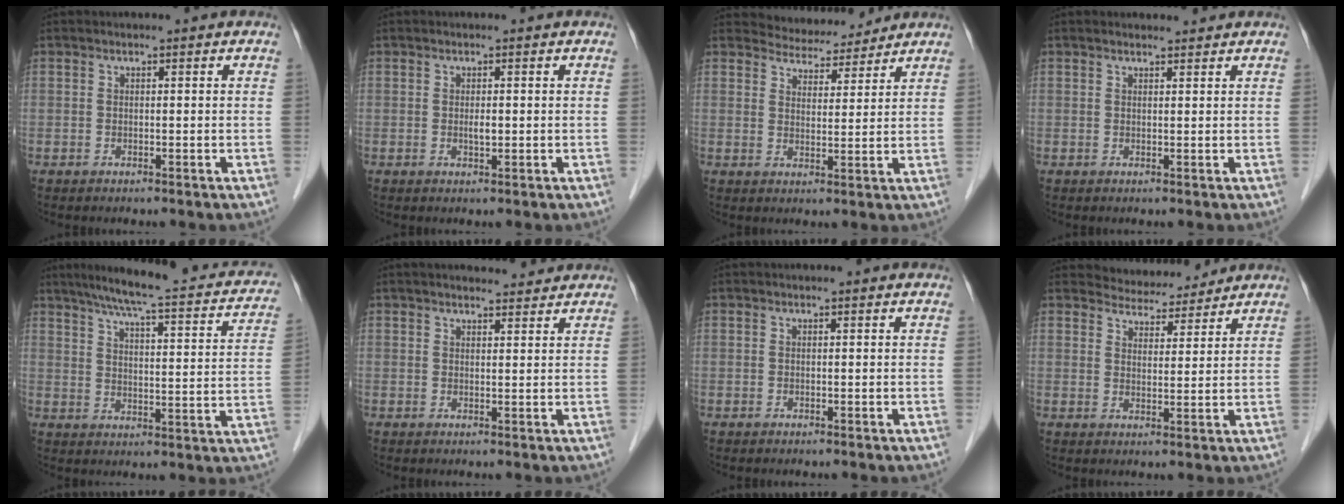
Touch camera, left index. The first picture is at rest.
{"total": 1.0, "force": [-0.1, 0.3, 0.9], "torque": [-0.018, -0.005, -0.001]}
{"total": 5.9, "force": [5.8, 1.4, 0.0], "torque": [-0.003, 0.006, 0.087]}
{"total": 1.3, "force": [1.3, 0.1, 0.3], "torque": [-0.008, 0.007, 0.023]}
{"total": 21.6, "force": [17.7, 3.6, 11.8], "torque": [-0.166, 0.005, 0.211]}
{"total": 5.1, "force": [4.7, 1.0, 1.6], "torque": [-0.021, 0.013, 0.060]}
{"total": 0.0}
{"total": 5.6, "force": [5.4, 1.2, -0.1], "torque": [-0.002, 0.007, 0.081]}